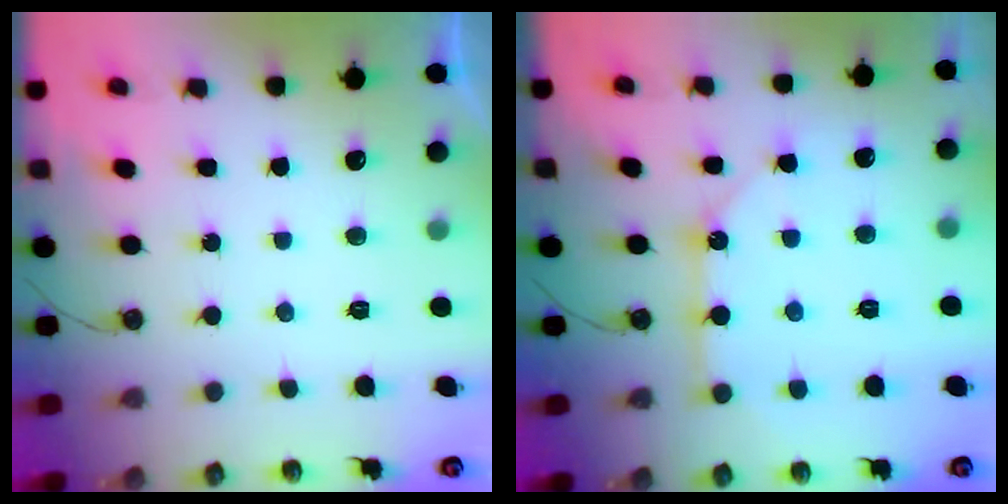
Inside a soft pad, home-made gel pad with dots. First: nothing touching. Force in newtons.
{"total": 10.3, "press": 10.2, "slide": 1.1}